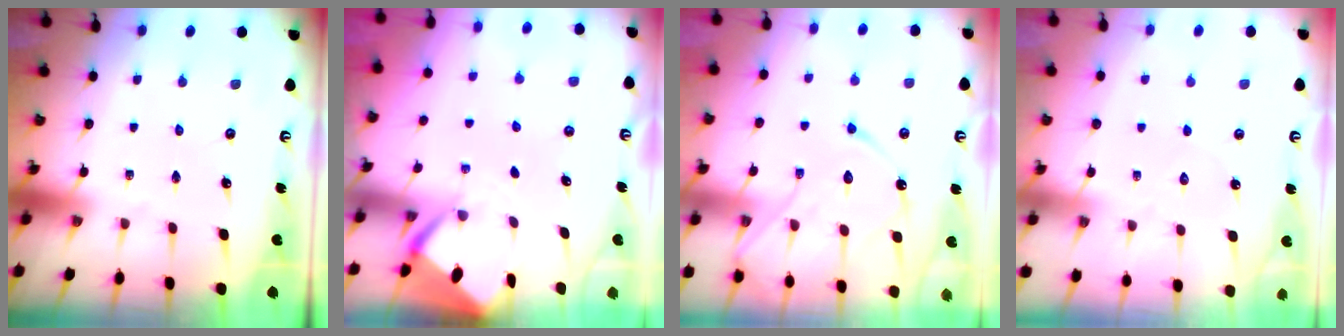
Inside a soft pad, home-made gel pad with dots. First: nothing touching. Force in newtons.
{"total": 2.5, "press": 2.5, "slide": 0.3}
{"total": 13.2, "press": 13.1, "slide": 1.0}
{"total": 3.3, "press": 3.3, "slide": 0.3}